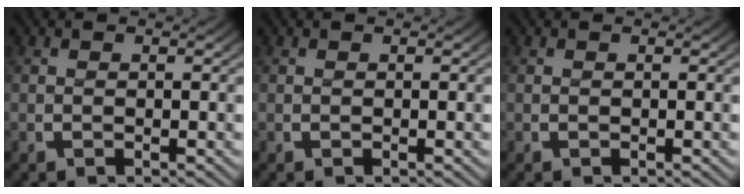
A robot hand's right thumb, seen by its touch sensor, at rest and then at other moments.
{"total": 0.0}
{"total": 0.0}